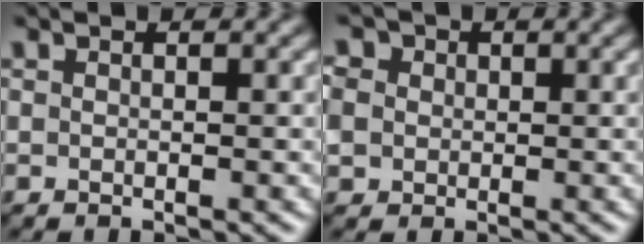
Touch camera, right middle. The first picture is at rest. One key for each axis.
{"total": 5.2, "fx": 0.6, "fy": 4.5, "fz": 2.5, "tx": -0.066, "ty": 0.022, "tz": -0.003}